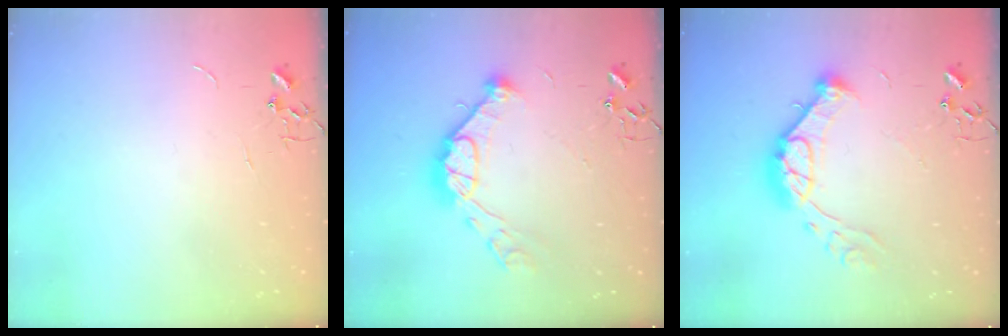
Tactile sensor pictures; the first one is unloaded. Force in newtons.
{"total": 14.2, "press": 14.1, "slide": 1.8}
{"total": 15.1, "press": 15.0, "slide": 1.0}